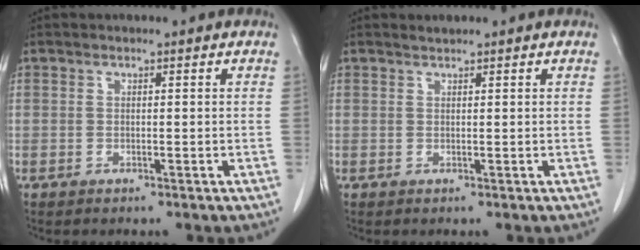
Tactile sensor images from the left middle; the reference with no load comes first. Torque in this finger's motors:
{"motor_torque": [0.05, -0.04, -0.03, 0.00]}